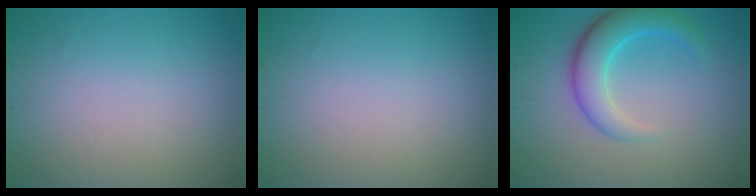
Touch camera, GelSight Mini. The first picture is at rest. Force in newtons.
{"total": 0.0}
{"total": 4.8, "press": 4.7, "slide": 0.2}